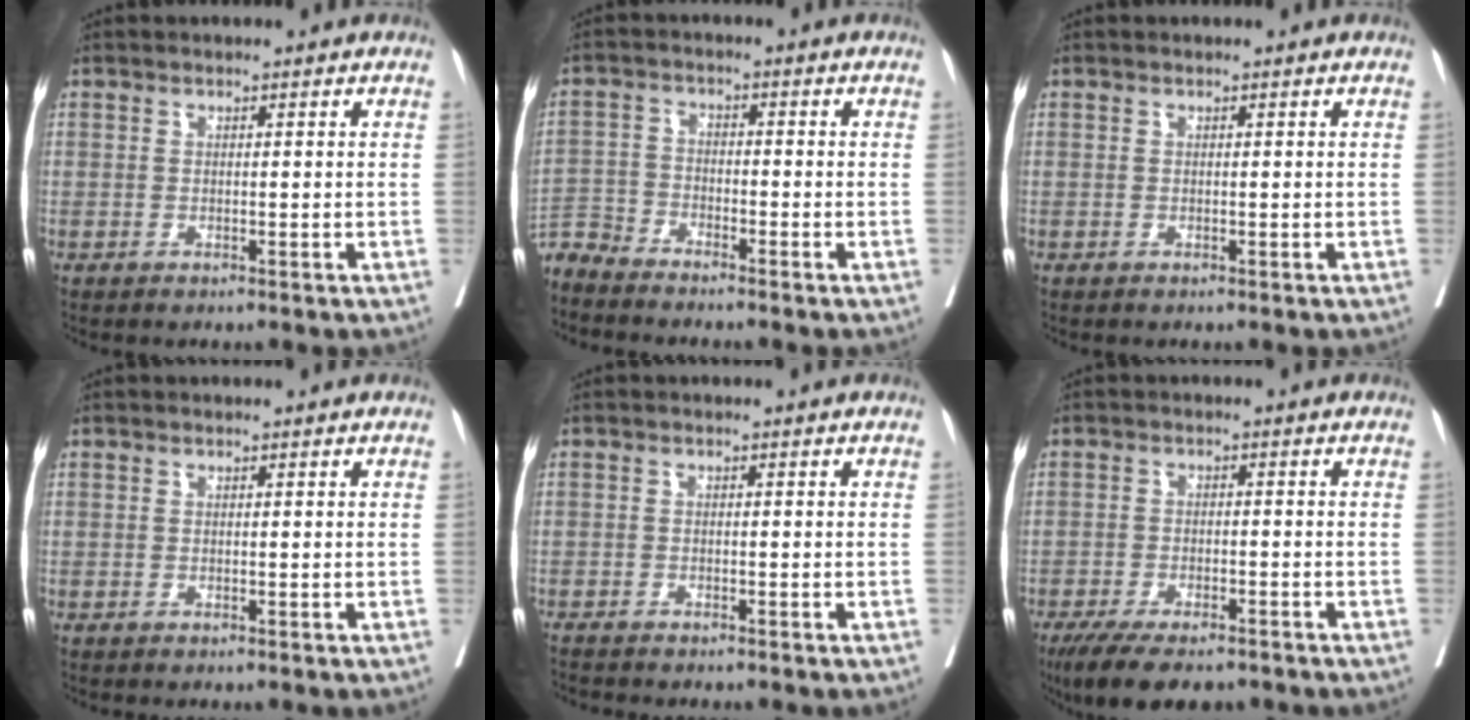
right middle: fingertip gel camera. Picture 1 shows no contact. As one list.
[{"total": 4.3, "force": [-4.3, 0.0, -0.2], "torque": [0.011, -0.010, -0.085]}, {"total": 0.0}, {"total": 0.0}, {"total": 2.6, "force": [-2.4, -0.1, 1.0], "torque": [-0.015, -0.002, -0.037]}, {"total": 10.0, "force": [-7.7, 3.3, 5.5], "torque": [-0.080, -0.010, -0.118]}]